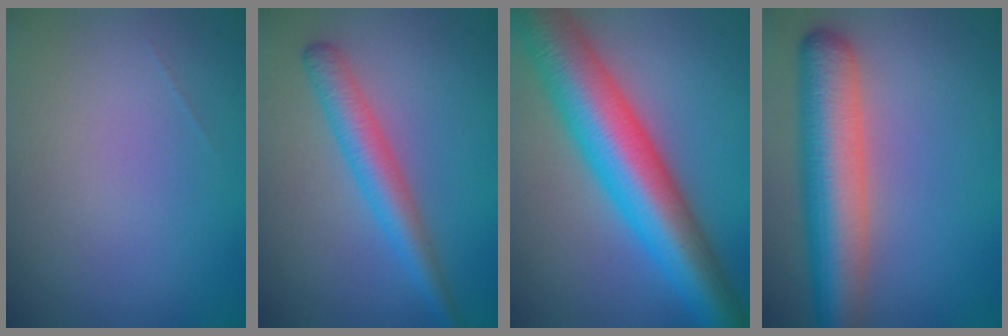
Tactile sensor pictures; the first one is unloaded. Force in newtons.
{"total": 3.6, "press": 3.6, "slide": 0.2}
{"total": 11.6, "press": 11.6, "slide": 0.4}
{"total": 7.7, "press": 7.7, "slide": 0.3}